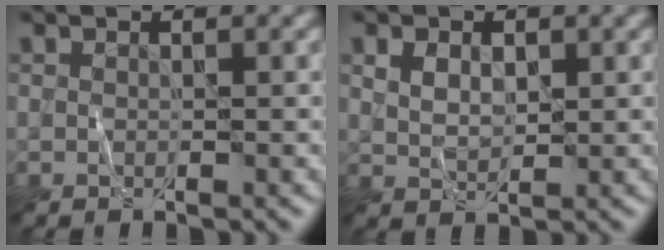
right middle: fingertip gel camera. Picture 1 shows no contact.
{"total": 2.2, "force": [0.8, 1.4, 1.5], "torque": [-0.032, -0.001, 0.018]}